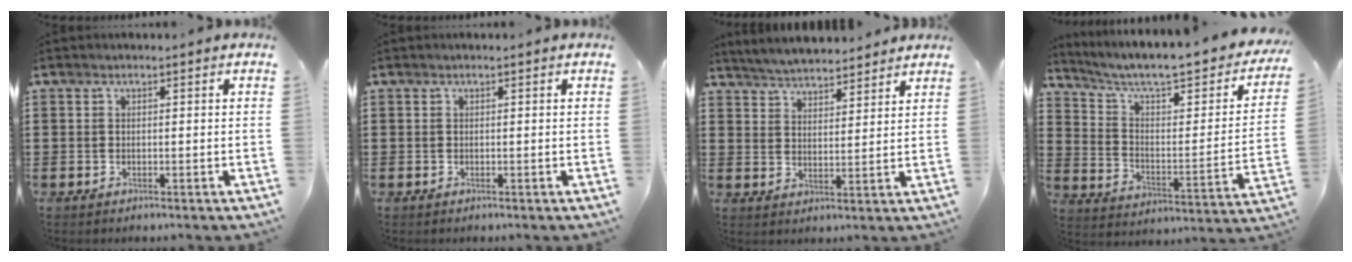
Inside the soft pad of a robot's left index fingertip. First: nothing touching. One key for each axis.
{"total": 0.0}
{"total": 4.5, "fx": 4.5, "fy": 0.1, "fz": 0.3, "tx": -0.023, "ty": -0.021, "tz": 0.082}
{"total": 6.0, "fx": 4.5, "fy": 1.3, "fz": 3.8, "tx": -0.087, "ty": -0.043, "tz": 0.070}